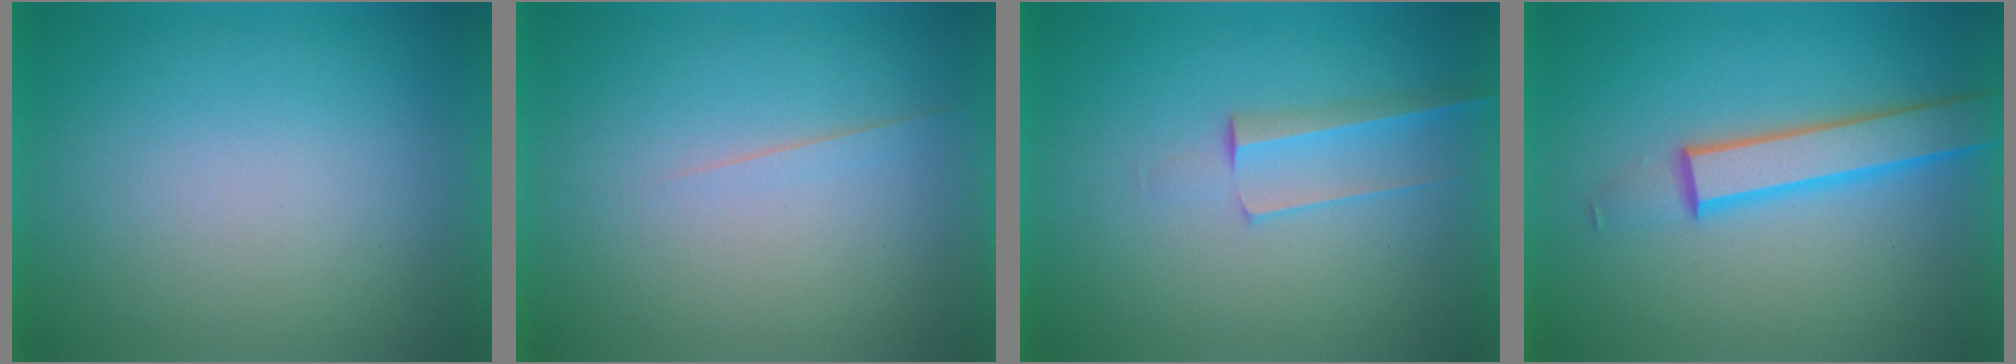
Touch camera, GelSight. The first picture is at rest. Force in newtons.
{"total": 1.6}
{"total": 2.5}
{"total": 4.7}